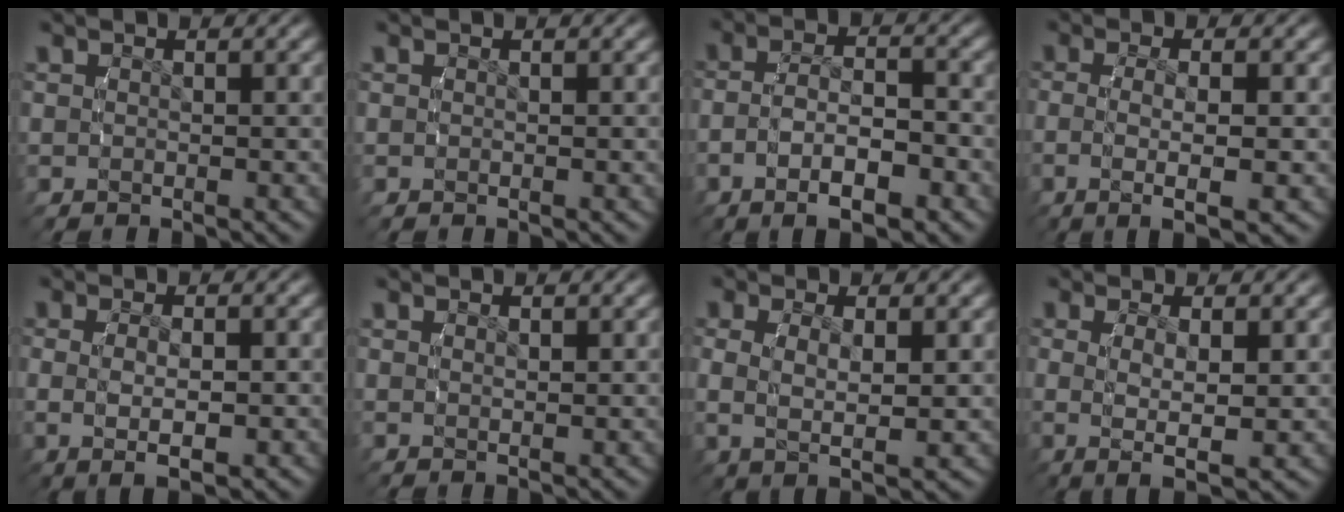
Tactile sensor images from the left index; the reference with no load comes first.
{"total": 0.0}
{"total": 5.6, "force": [-2.1, 2.5, 4.6], "torque": [-0.079, 0.000, -0.034]}
{"total": 5.0, "force": [-1.2, 1.1, 4.8], "torque": [-0.087, -0.008, -0.011]}
{"total": 4.3, "force": [-0.3, 1.7, 3.9], "torque": [-0.072, -0.003, 0.002]}
{"total": 0.7, "force": [0.5, -0.4, 0.3], "torque": [-0.006, -0.006, 0.013]}
{"total": 4.4, "force": [0.5, 2.0, 3.9], "torque": [-0.083, -0.003, 0.016]}
{"total": 4.5, "force": [0.0, 1.3, 4.3], "torque": [-0.082, -0.010, 0.009]}